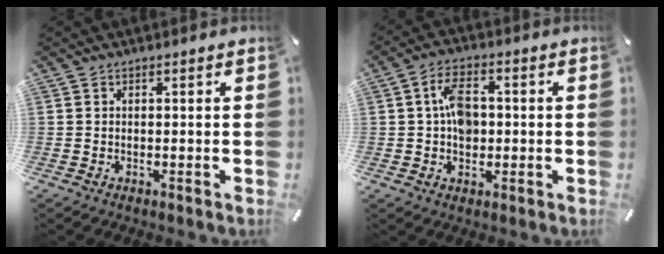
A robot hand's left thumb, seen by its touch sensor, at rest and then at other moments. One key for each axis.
{"total": 7.3, "fx": 0.3, "fy": 4.8, "fz": 5.4, "tx": -0.092, "ty": 0.006, "tz": 0.004}